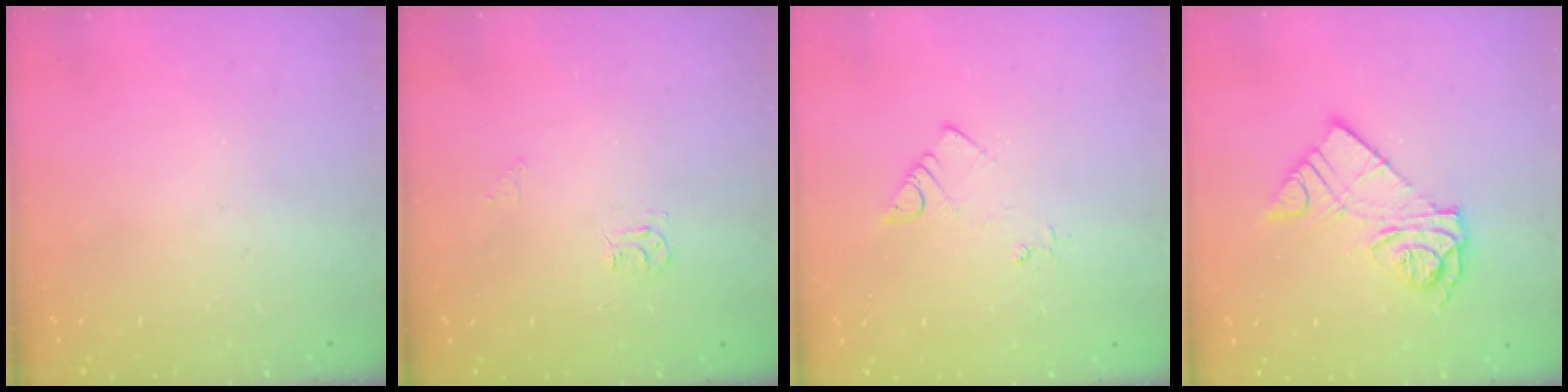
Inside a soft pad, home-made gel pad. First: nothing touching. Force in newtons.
{"total": 3.9, "press": 3.9, "slide": 0.6}
{"total": 3.1, "press": 3.0, "slide": 0.4}
{"total": 12.1, "press": 12.1, "slide": 1.0}